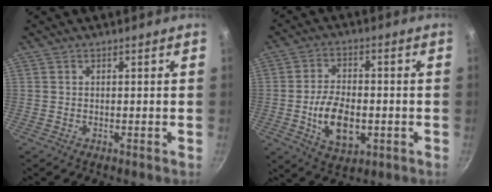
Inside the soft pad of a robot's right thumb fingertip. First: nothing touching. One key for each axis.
{"total": 10.9, "fx": -2.2, "fy": 6.3, "fz": 8.6, "tx": -0.138, "ty": 0.008, "tz": -0.034}